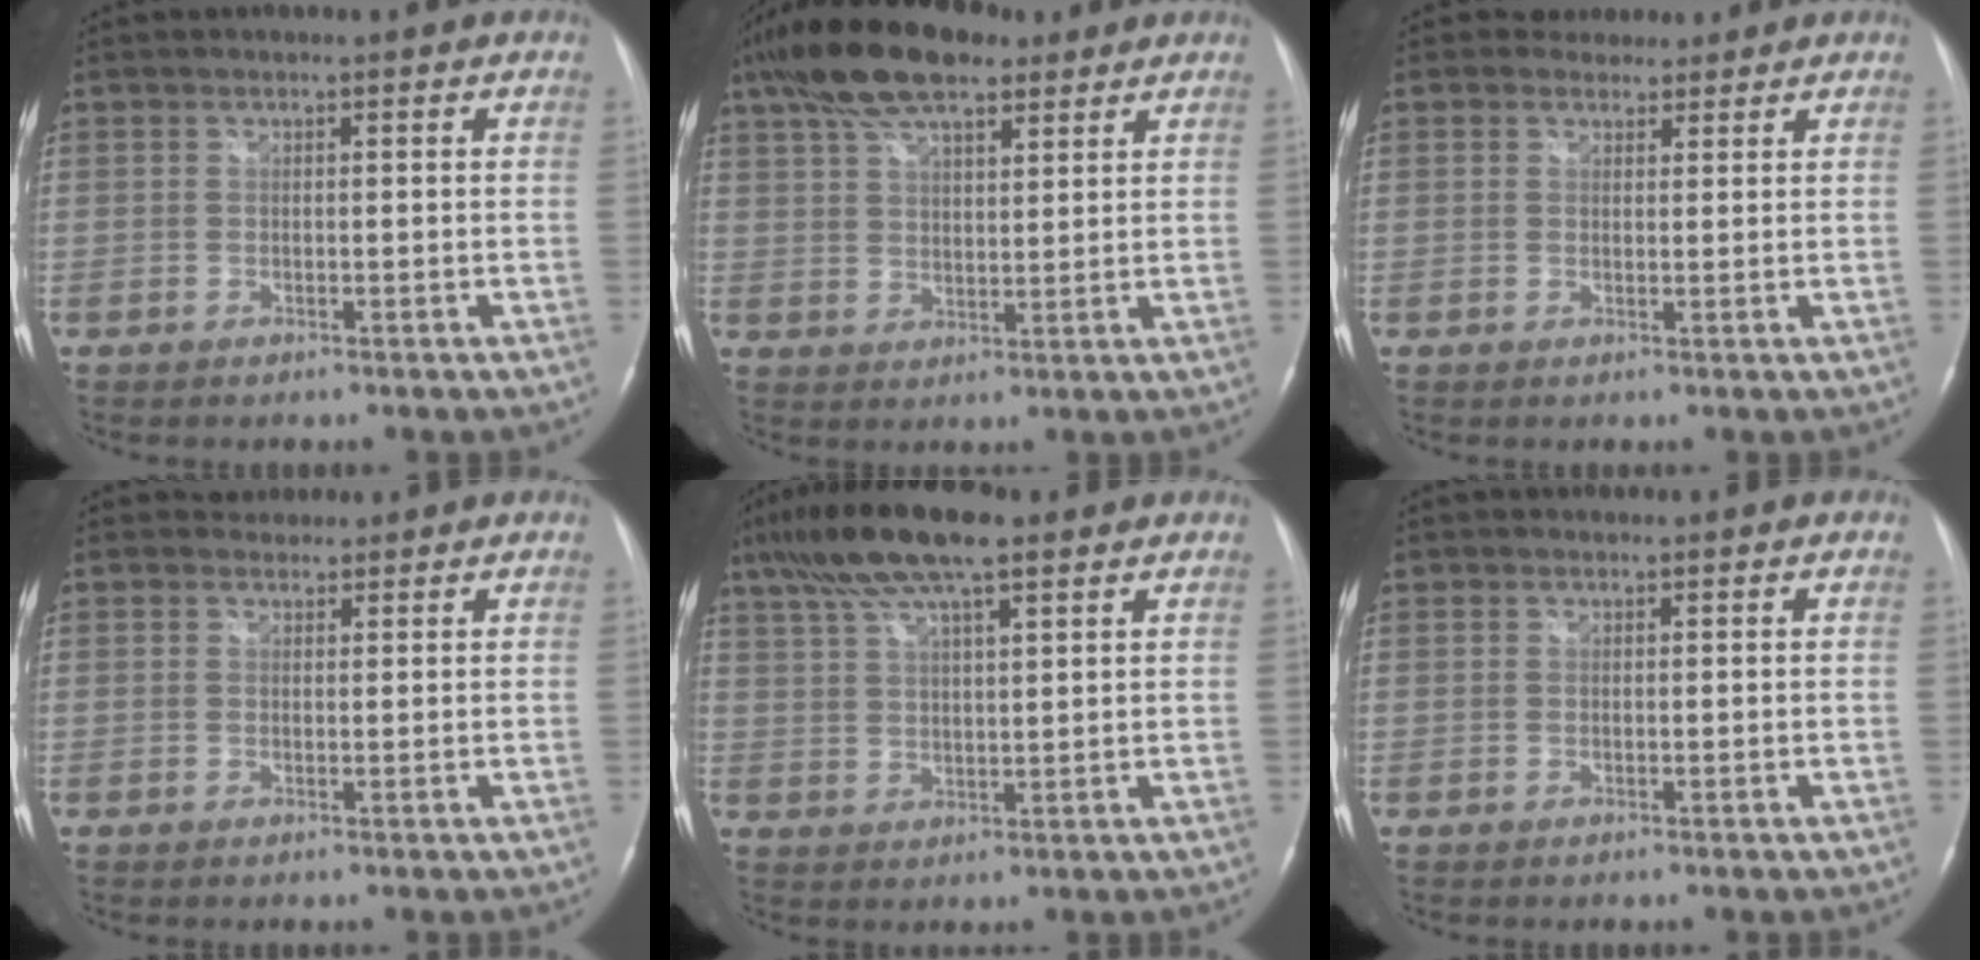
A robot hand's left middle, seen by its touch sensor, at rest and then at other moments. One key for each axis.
{"total": 13.1, "fx": 9.1, "fy": 4.6, "fz": 8.2, "tx": -0.168, "ty": 0.031, "tz": 0.163}
{"total": 3.0, "fx": 2.6, "fy": 1.5, "fz": -0.1, "tx": 0.001, "ty": 0.007, "tz": 0.037}
{"total": 1.7, "fx": 1.5, "fy": 0.8, "fz": -0.4, "tx": 0.003, "ty": 0.006, "tz": 0.020}
{"total": 12.0, "fx": 8.2, "fy": 2.5, "fz": 8.5, "tx": -0.169, "ty": 0.022, "tz": 0.143}
{"total": 0.5, "fx": 0.4, "fy": 0.3, "fz": 0.0, "tx": -0.003, "ty": -0.001, "tz": 0.005}